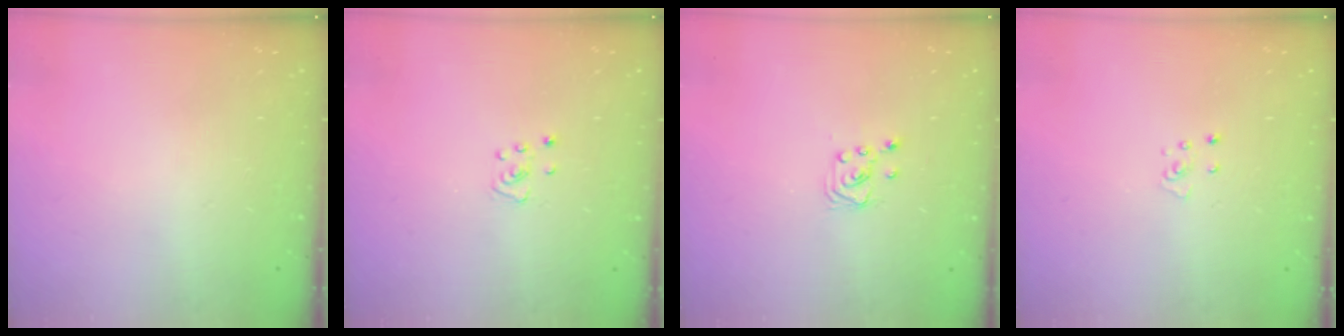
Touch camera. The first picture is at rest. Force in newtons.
{"total": 3.3, "press": 3.3, "slide": 0.3}
{"total": 2.0, "press": 2.0, "slide": 0.2}
{"total": 3.3, "press": 3.3, "slide": 0.3}